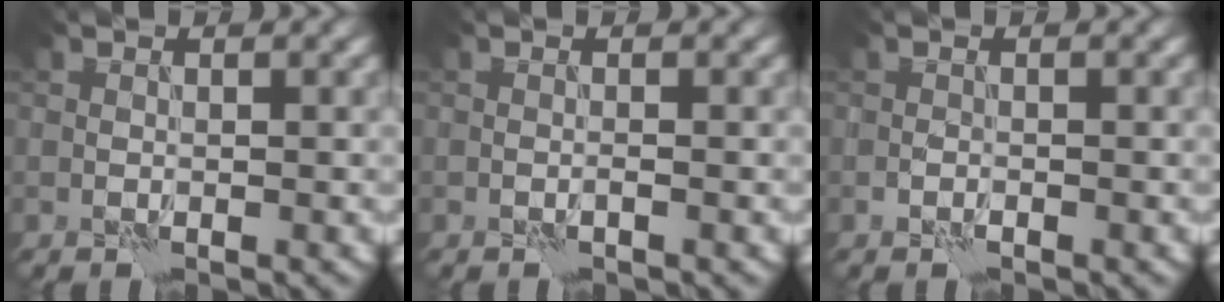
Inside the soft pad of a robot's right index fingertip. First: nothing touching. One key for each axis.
{"total": 0.0}
{"total": 0.9, "fx": -0.6, "fy": 0.3, "fz": 0.6, "tx": -0.012, "ty": 0.002, "tz": -0.013}